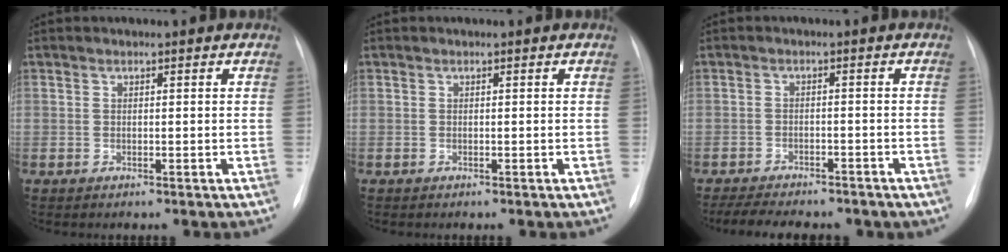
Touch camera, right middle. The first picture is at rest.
{"total": 0.0}
{"total": 12.1, "force": [-10.0, 4.2, 5.5], "torque": [-0.098, 0.001, -0.127]}